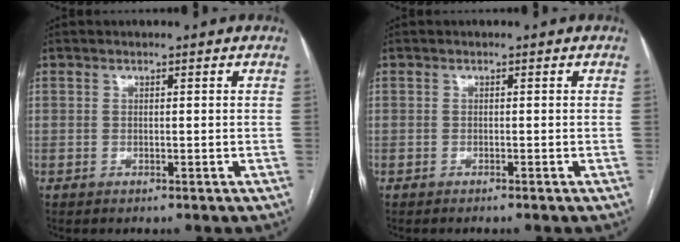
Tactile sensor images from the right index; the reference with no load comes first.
{"total": 1.0, "force": [-0.9, -0.2, 0.4], "torque": [-0.003, 0.003, -0.013]}